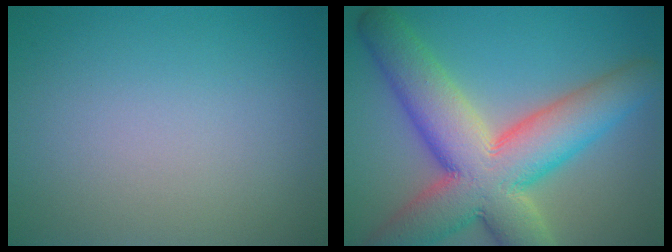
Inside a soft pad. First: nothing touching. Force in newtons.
{"total": 12.3, "press": 12.3, "slide": 1.0}